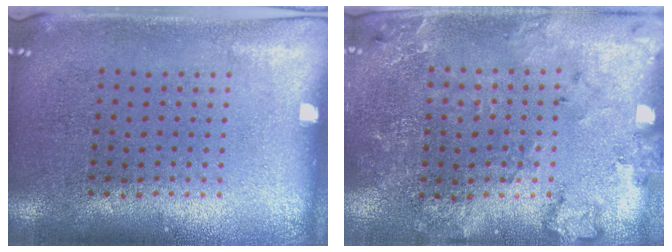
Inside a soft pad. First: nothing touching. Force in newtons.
{"total": 1.7, "press": 1.7, "slide": 0.2}